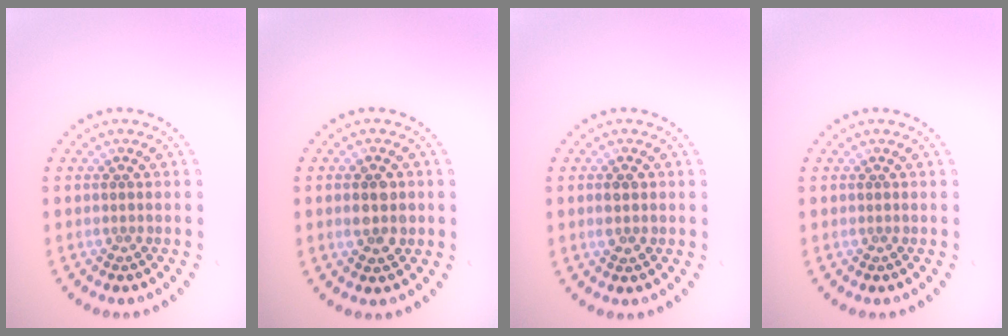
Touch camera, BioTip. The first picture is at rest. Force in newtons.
{"total": 2.8, "press": 2.8, "slide": 0.1}
{"total": 1.5, "press": 1.5, "slide": 0.3}
{"total": 0.0}